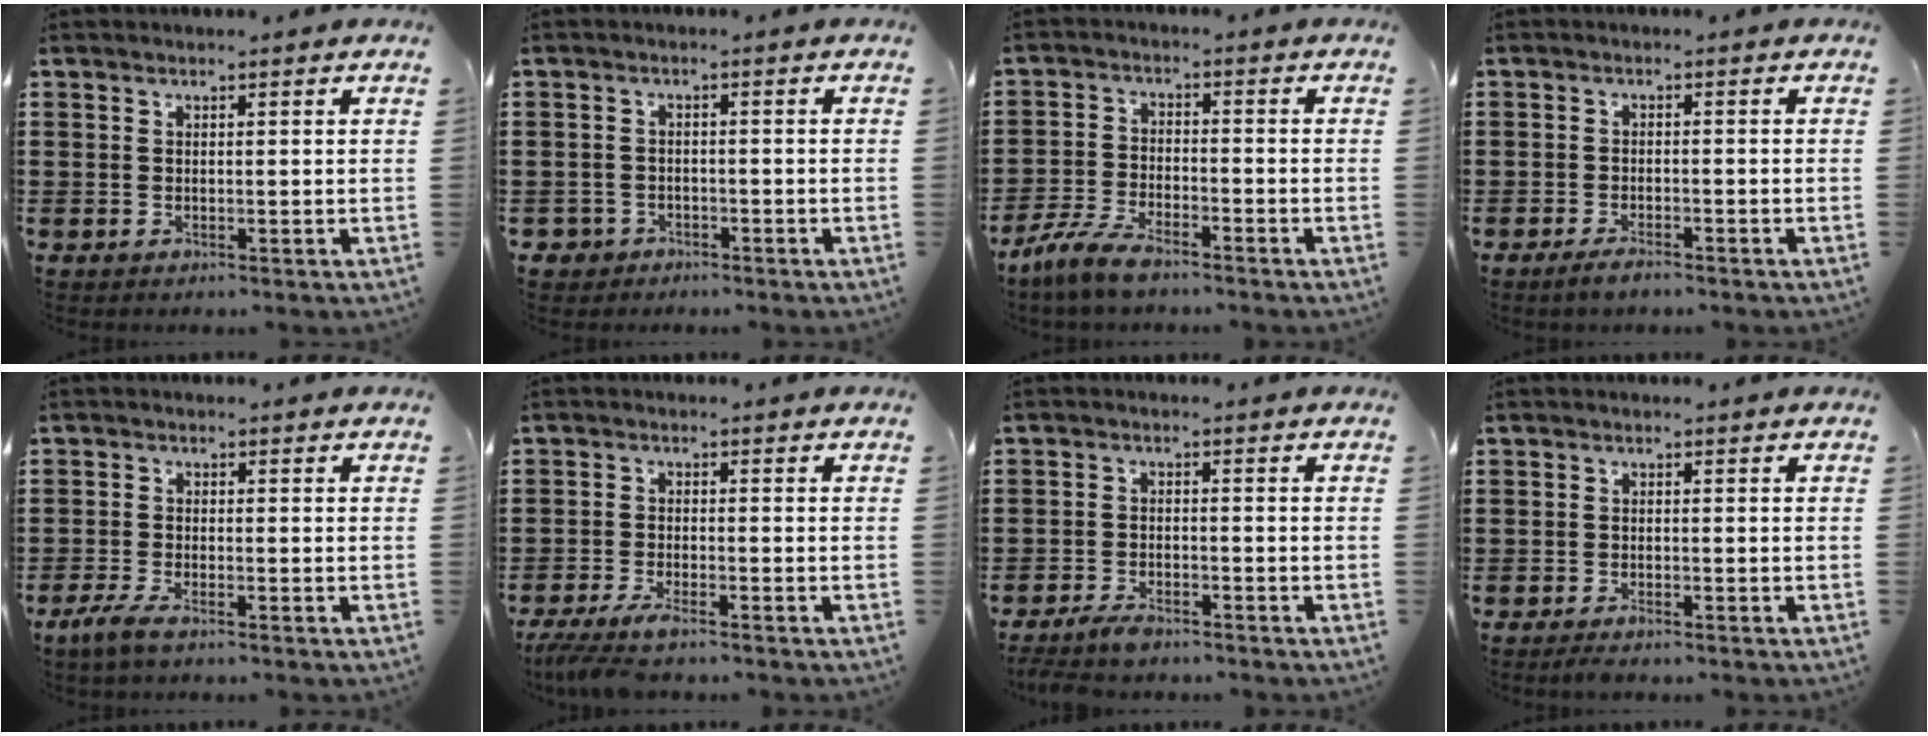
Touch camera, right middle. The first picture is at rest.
{"total": 2.1, "force": [-1.8, 1.1, -0.1], "torque": [-0.006, 0.000, -0.040]}
{"total": 5.6, "force": [-4.8, 1.1, 2.8], "torque": [-0.072, -0.005, -0.095]}
{"total": 2.0, "force": [-1.6, 0.4, 1.1], "torque": [-0.019, 0.002, -0.029]}
{"total": 3.0, "force": [-2.2, 0.6, 1.9], "torque": [-0.053, -0.007, -0.046]}
{"total": 3.7, "force": [-3.0, 0.3, 2.1], "torque": [-0.056, -0.014, -0.062]}
{"total": 2.8, "force": [-2.6, 0.6, 1.0], "torque": [-0.026, 0.002, -0.055]}
{"total": 0.7, "force": [-0.6, 0.1, 0.4], "torque": [-0.008, -0.005, -0.011]}